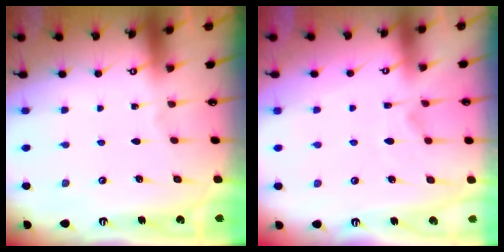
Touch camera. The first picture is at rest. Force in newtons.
{"total": 1.4, "press": 0.5, "slide": 1.3}